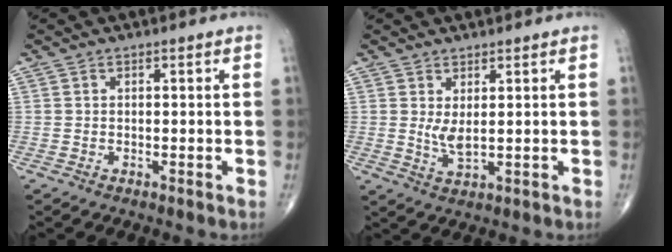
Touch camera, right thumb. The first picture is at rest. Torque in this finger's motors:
{"motor_torque": [1.26, 2.16, -0.06, -0.11, 0.00]}